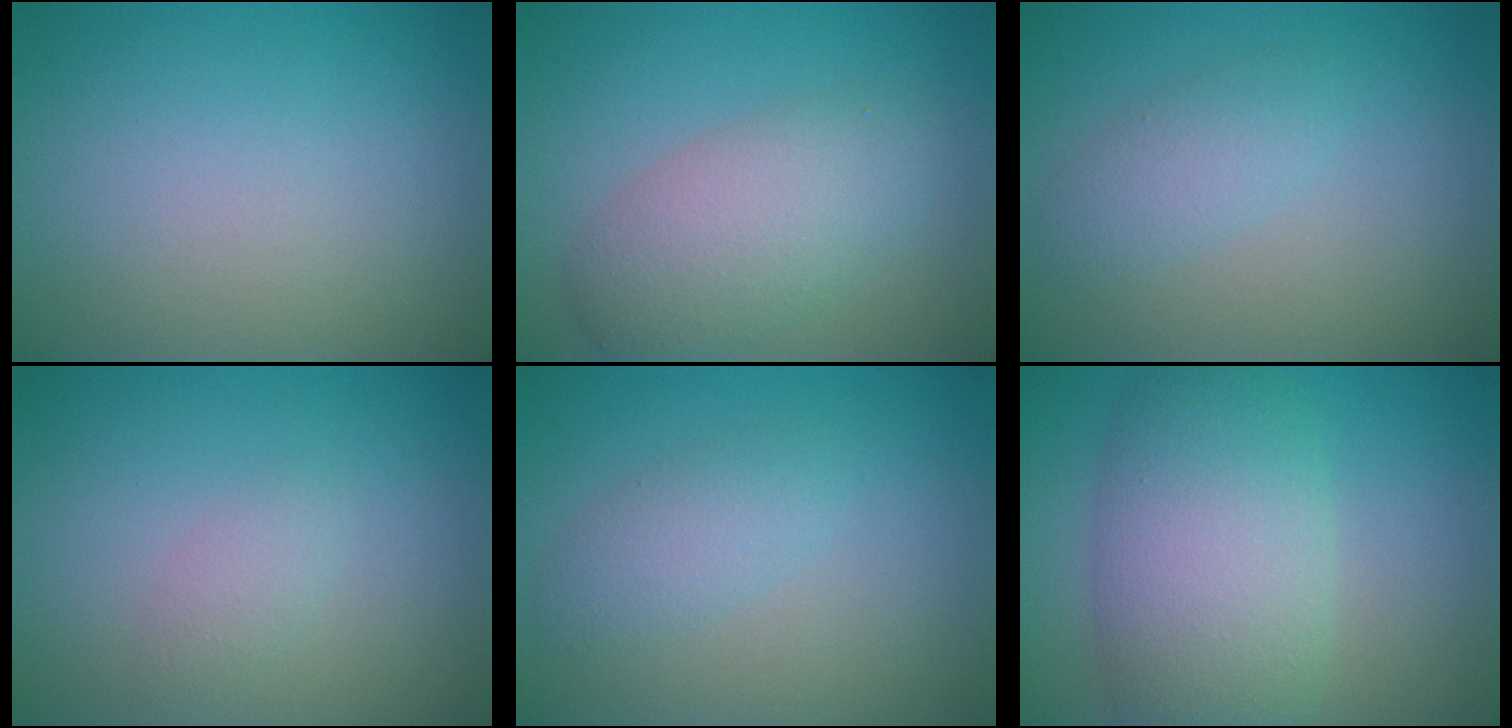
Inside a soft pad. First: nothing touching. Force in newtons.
{"total": 5.4, "press": 5.4, "slide": 0.3}
{"total": 2.1, "press": 2.1, "slide": 0.1}
{"total": 1.3, "press": 1.3, "slide": 0.1}
{"total": 2.2, "press": 2.2, "slide": 0.1}
{"total": 8.4, "press": 8.4, "slide": 0.4}